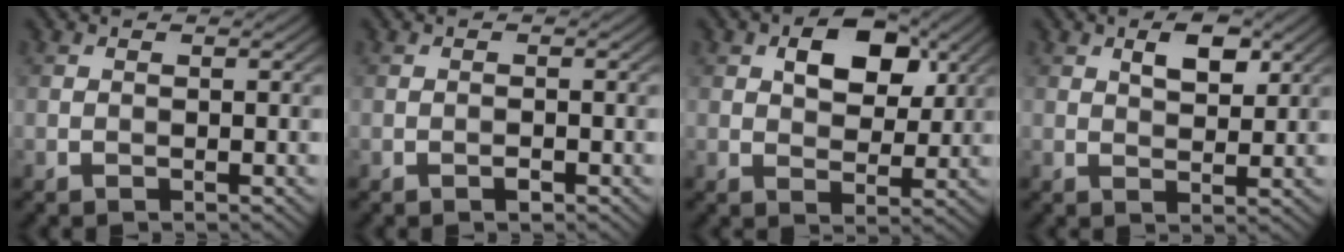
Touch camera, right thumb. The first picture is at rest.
{"total": 0.8, "force": [-0.5, 0.2, 0.5], "torque": [-0.007, 0.002, -0.008]}
{"total": 7.2, "force": [2.8, 4.4, 5.0], "torque": [-0.079, -0.001, 0.040]}
{"total": 3.7, "force": [1.7, 1.8, 2.8], "torque": [-0.048, -0.001, 0.031]}